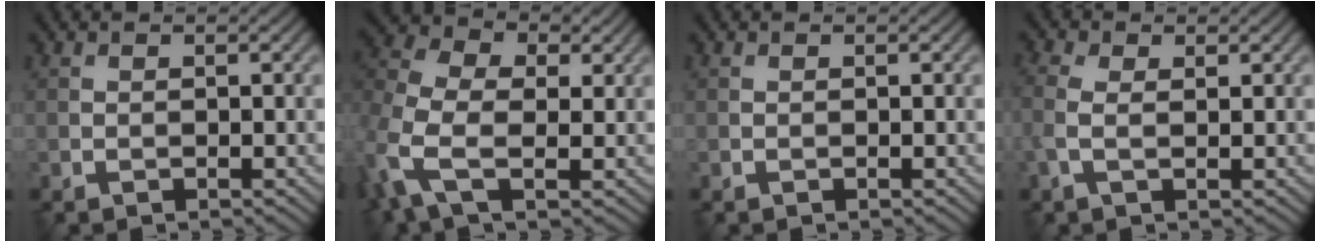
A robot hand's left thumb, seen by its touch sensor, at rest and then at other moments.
{"total": 8.7, "force": [-0.3, 5.4, 6.9], "torque": [-0.183, 0.009, -0.020]}
{"total": 0.0}
{"total": 2.9, "force": [0.2, 1.4, 2.5], "torque": [-0.071, 0.006, 0.000]}